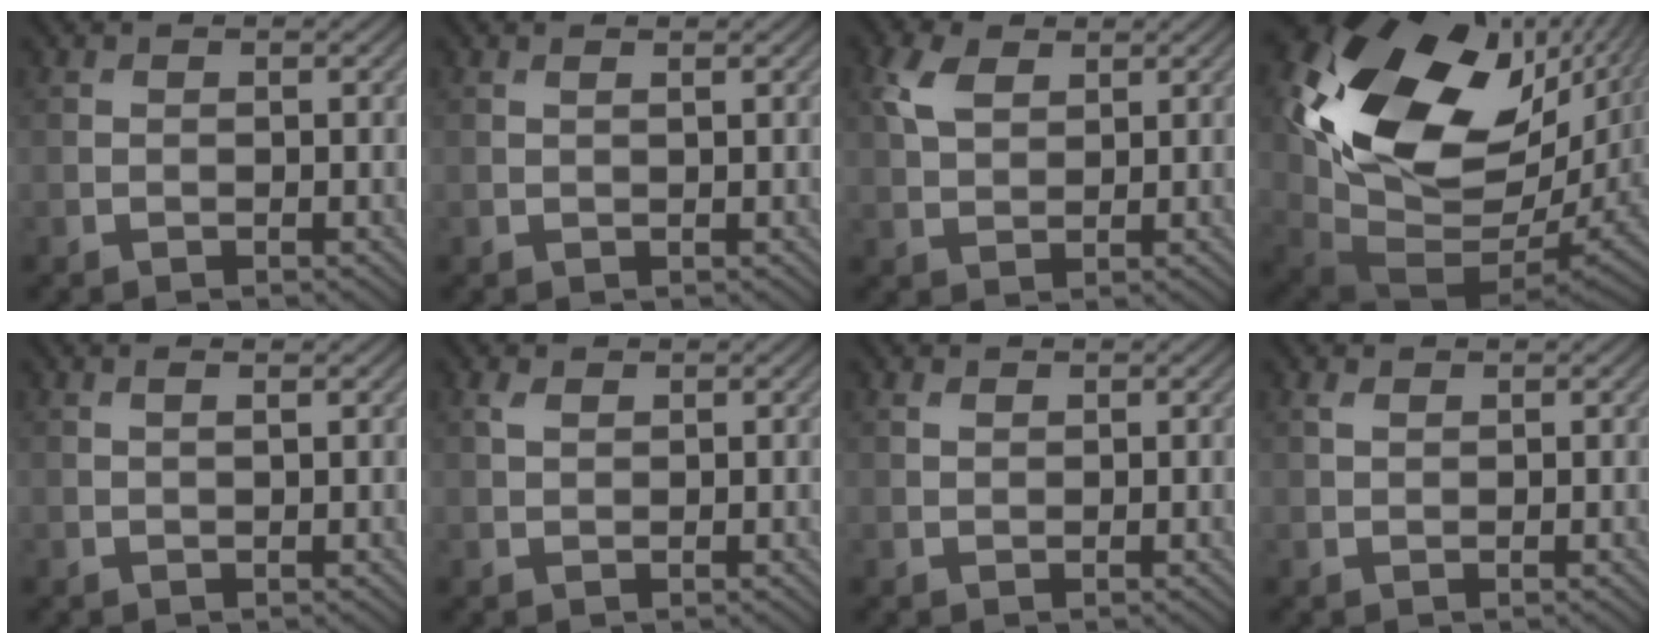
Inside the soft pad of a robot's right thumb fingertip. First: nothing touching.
{"total": 0.8, "force": [0.5, 0.0, 0.6], "torque": [-0.012, 0.002, 0.005]}
{"total": 4.1, "force": [2.0, 2.4, 2.7], "torque": [-0.072, 0.008, 0.038]}
{"total": 20.8, "force": [4.8, 13.5, 15.0], "torque": [-0.319, -0.028, 0.114]}
{"total": 1.2, "force": [0.7, 0.2, 1.0], "torque": [-0.017, 0.002, 0.010]}
{"total": 1.4, "force": [0.8, 0.7, 0.9], "torque": [-0.026, 0.005, 0.018]}
{"total": 0.9, "force": [0.7, 0.4, 0.4], "torque": [-0.013, 0.001, 0.016]}
{"total": 1.2, "force": [0.8, 0.6, 0.7], "torque": [-0.021, 0.003, 0.018]}